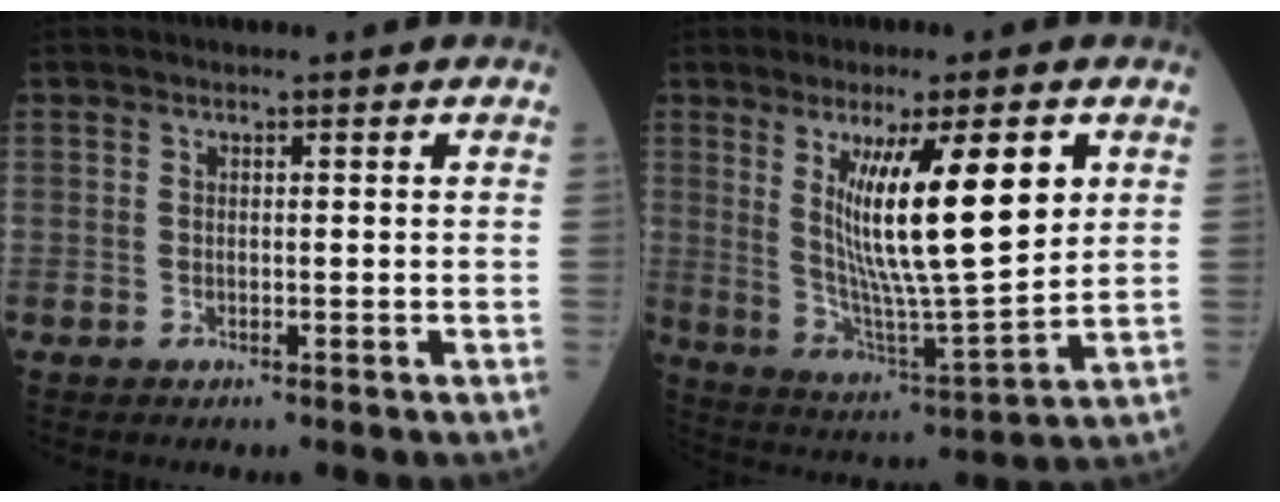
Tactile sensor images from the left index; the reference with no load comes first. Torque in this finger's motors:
{"motor_torque": [1.79, -0.35, 1.05, 0.21]}